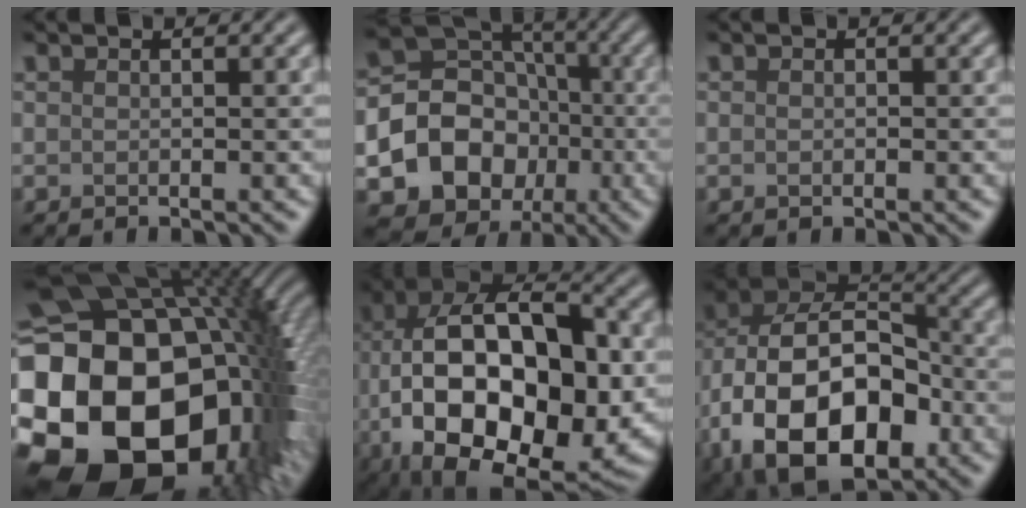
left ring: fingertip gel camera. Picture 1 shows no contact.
{"total": 13.4, "force": [-3.6, 11.8, 5.2], "torque": [-0.096, -0.023, -0.080]}
{"total": 0.5, "force": [-0.1, 0.4, 0.4], "torque": [-0.007, 0.000, -0.001]}
{"total": 24.7, "force": [-4.9, 18.6, 15.4], "torque": [-0.276, -0.030, -0.121]}
{"total": 19.1, "force": [-2.9, 11.0, 15.3], "torque": [-0.241, 0.004, -0.037]}
{"total": 17.0, "force": [-5.6, 10.7, 12.0], "torque": [-0.221, -0.017, -0.099]}